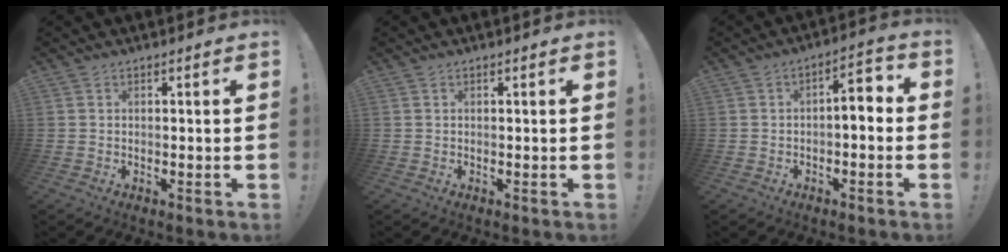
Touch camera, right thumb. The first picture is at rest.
{"total": 0.0}
{"total": 5.6, "force": [-1.2, 2.4, 4.9], "torque": [-0.065, 0.003, -0.028]}